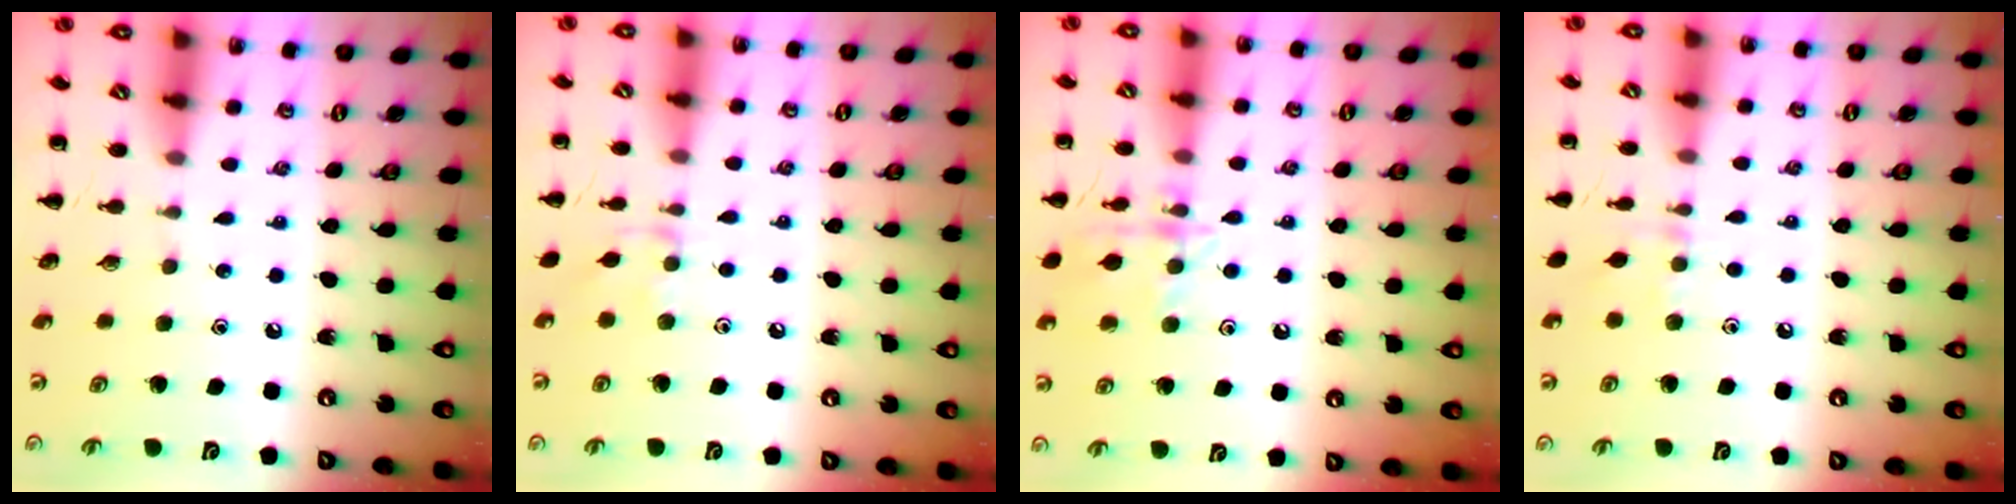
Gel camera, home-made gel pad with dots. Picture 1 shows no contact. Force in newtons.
{"total": 5.3, "press": 5.2, "slide": 0.9}
{"total": 11.8, "press": 11.8, "slide": 0.5}
{"total": 5.9, "press": 5.6, "slide": 1.9}